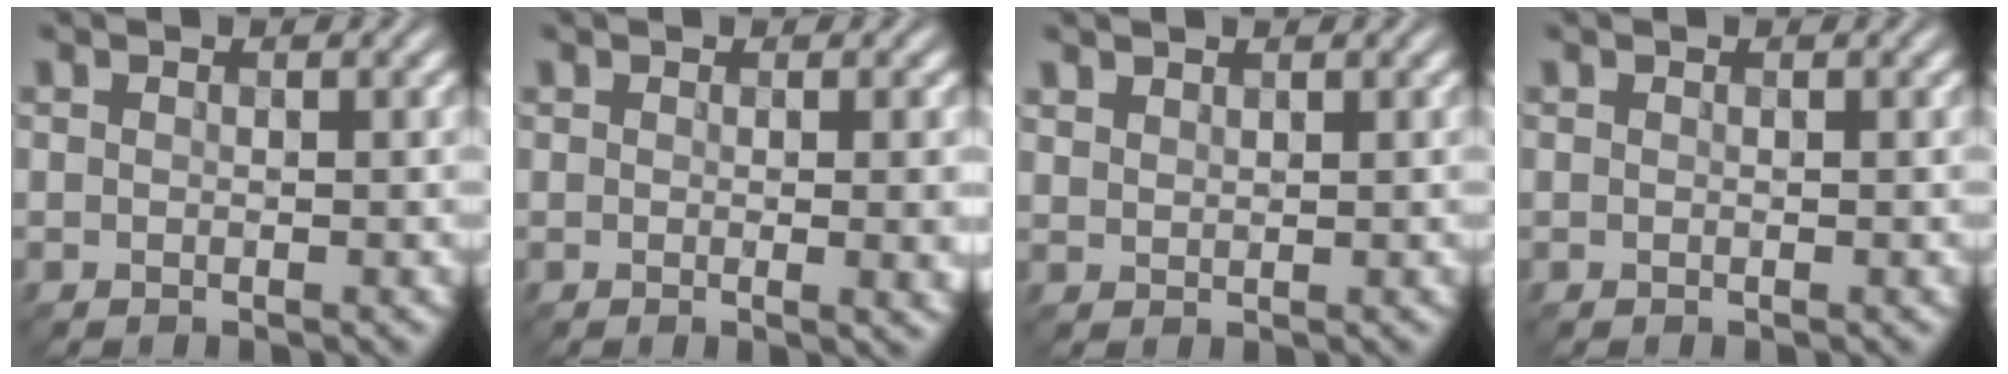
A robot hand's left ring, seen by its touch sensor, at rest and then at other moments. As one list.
[{"total": 4.1, "force": [-0.1, 1.3, 3.9], "torque": [-0.039, -0.004, 0.001]}, {"total": 1.1, "force": [1.1, 0.3, 0.2], "torque": [-0.007, 0.001, 0.026]}, {"total": 0.0}]